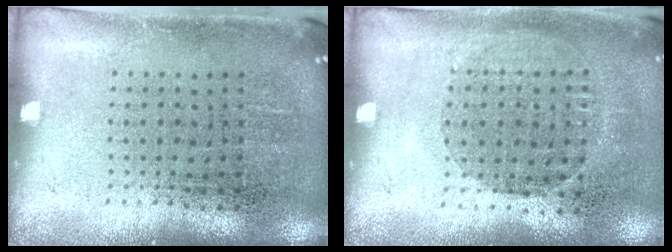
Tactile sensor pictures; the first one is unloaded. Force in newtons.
{"total": 1.0, "press": 0.8, "slide": 0.5}